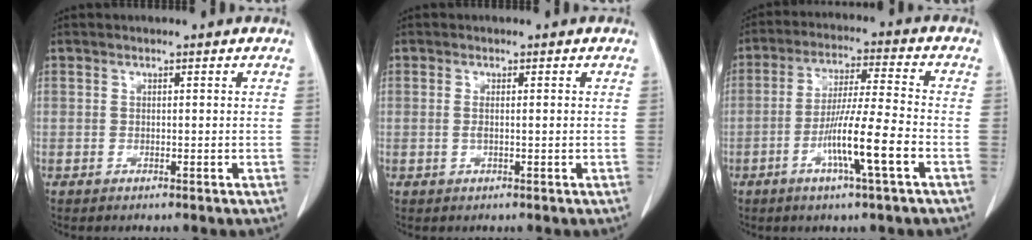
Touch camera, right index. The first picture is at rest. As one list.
[{"total": 1.6, "force": [-0.1, 0.3, 1.6], "torque": [-0.032, 0.001, 0.001]}, {"total": 10.6, "force": [-4.0, -0.5, 9.8], "torque": [-0.180, -0.007, -0.076]}]